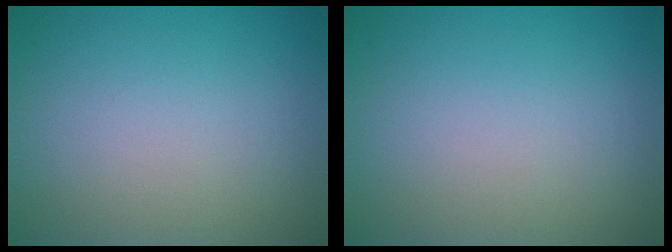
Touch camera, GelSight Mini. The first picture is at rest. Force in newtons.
{"total": 0.0}